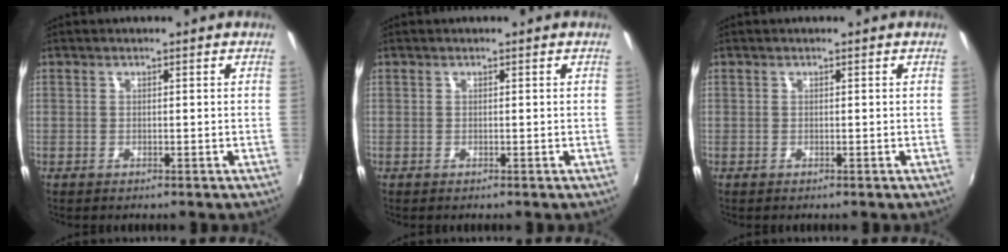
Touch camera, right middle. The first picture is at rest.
{"total": 0.0}
{"total": 0.0}